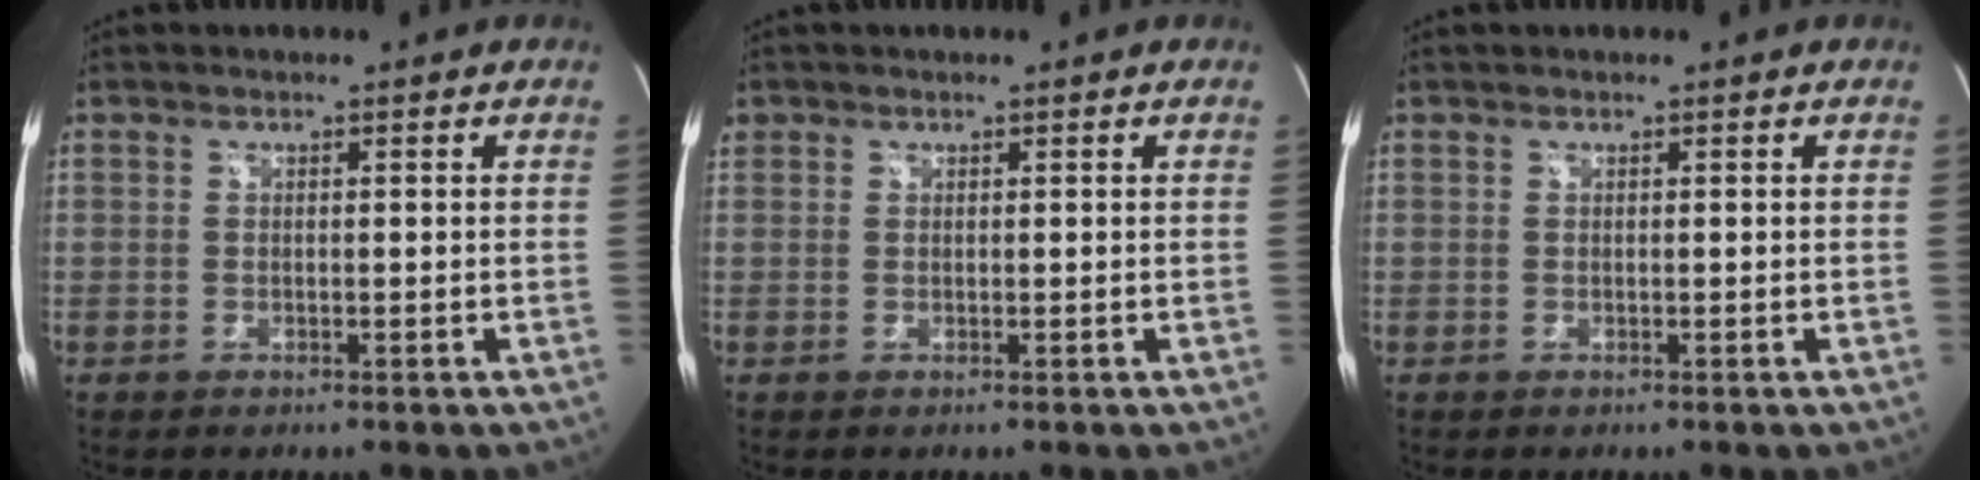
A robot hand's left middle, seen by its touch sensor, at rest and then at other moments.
{"total": 1.1, "force": [0.6, 0.9, 0.1], "torque": [0.003, 0.011, 0.012]}
{"total": 0.0}